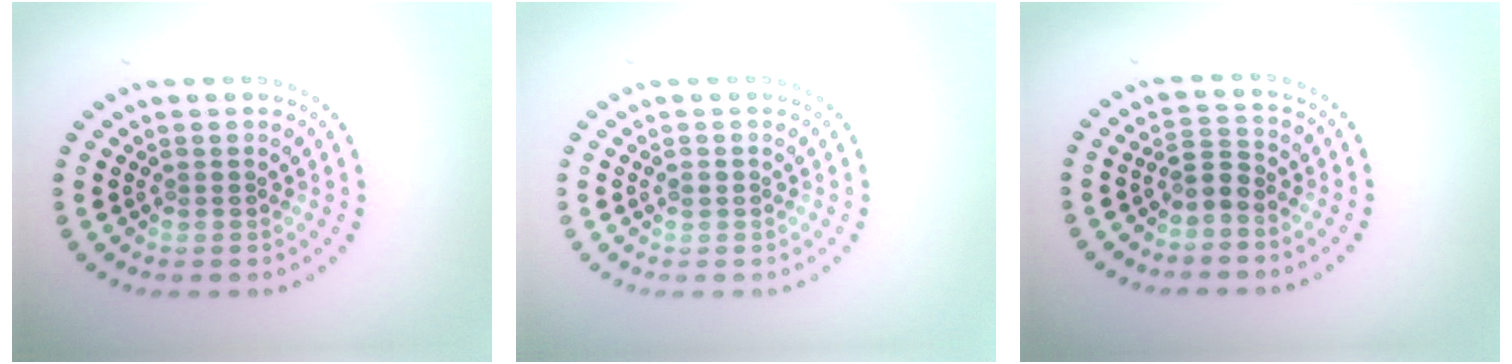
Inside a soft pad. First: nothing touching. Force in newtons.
{"total": 0.9, "press": 0.9, "slide": 0.1}
{"total": 1.8, "press": 1.4, "slide": 1.3}